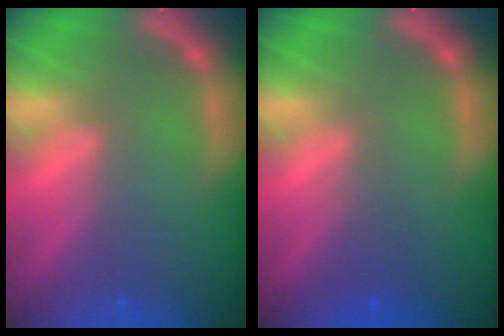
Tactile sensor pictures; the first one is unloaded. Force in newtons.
{"total": 1.5}